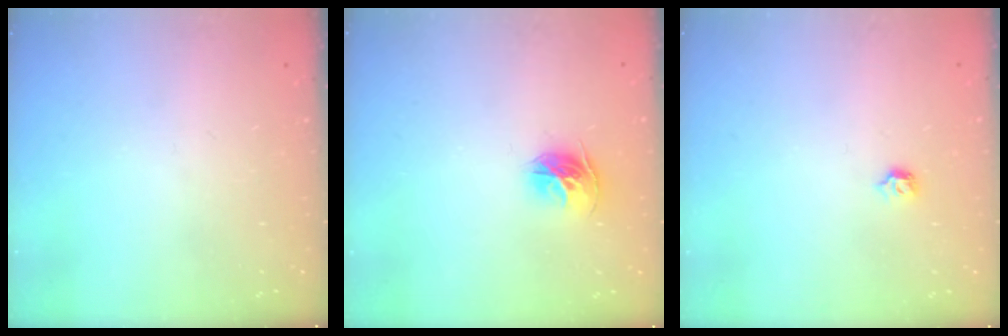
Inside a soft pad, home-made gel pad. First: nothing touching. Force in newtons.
{"total": 9.9, "press": 9.8, "slide": 1.0}
{"total": 4.0, "press": 4.0, "slide": 0.8}